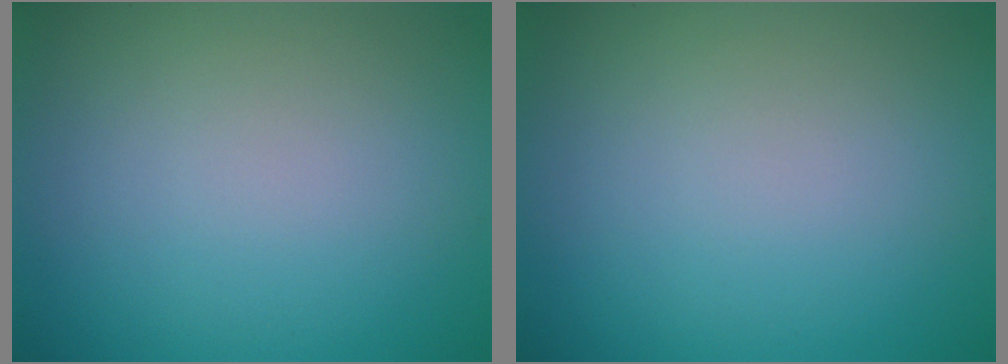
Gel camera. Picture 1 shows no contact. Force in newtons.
{"total": 0.0}